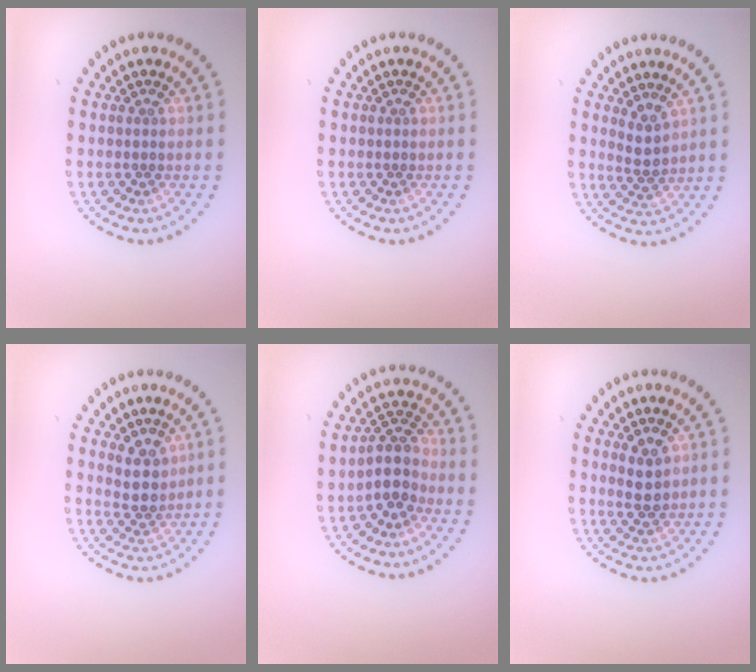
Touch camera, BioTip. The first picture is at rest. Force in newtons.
{"total": 0.0}
{"total": 1.7, "press": 1.5, "slide": 0.9}
{"total": 2.7, "press": 2.3, "slide": 1.5}
{"total": 2.7, "press": 2.2, "slide": 1.6}
{"total": 2.4, "press": 2.3, "slide": 0.8}